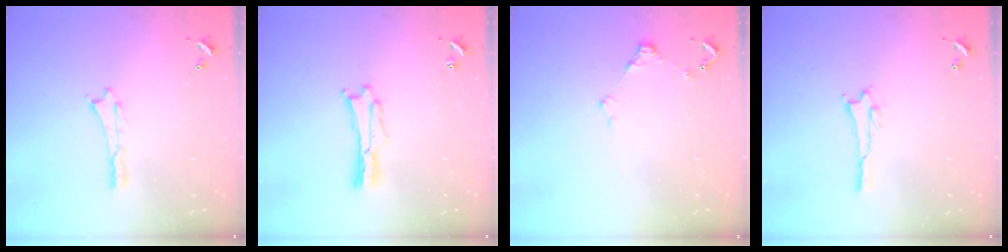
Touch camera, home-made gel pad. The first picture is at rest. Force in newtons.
{"total": 1.1, "press": 1.1, "slide": 0.0}
{"total": 1.2, "press": 1.2, "slide": 0.2}
{"total": 0.5, "press": 0.5, "slide": 0.1}